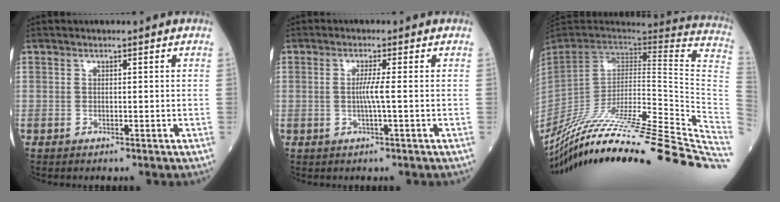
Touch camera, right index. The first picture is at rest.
{"total": 2.5, "force": [-0.2, -0.6, 2.4], "torque": [-0.048, -0.002, -0.006]}
{"total": 41.0, "force": [-33.4, -1.5, 23.8], "torque": [-0.209, -0.083, -0.485]}